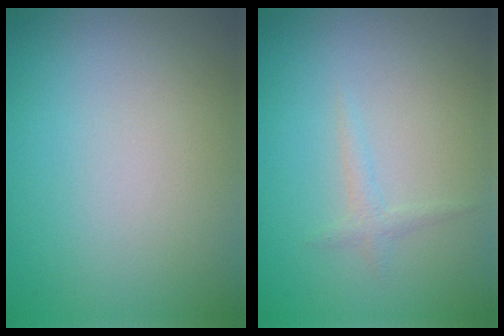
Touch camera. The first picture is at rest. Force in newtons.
{"total": 1.0, "press": 1.0, "slide": 0.1}